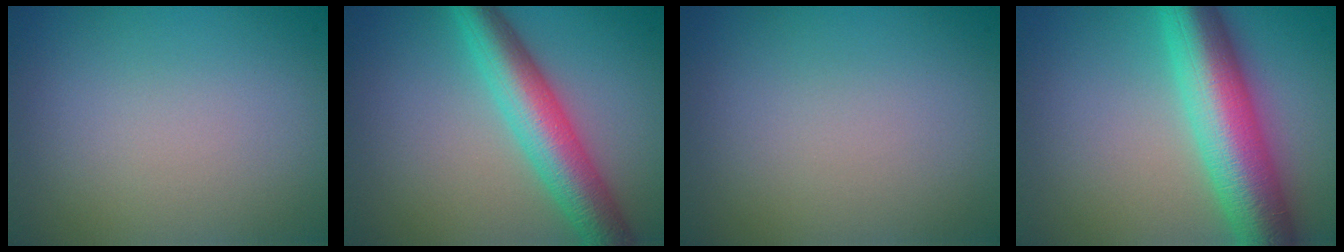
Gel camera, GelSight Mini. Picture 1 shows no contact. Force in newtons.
{"total": 6.7, "press": 6.7, "slide": 0.1}
{"total": 0.0}
{"total": 10.0, "press": 10.0, "slide": 0.2}